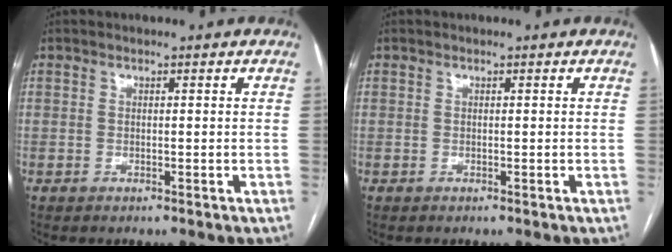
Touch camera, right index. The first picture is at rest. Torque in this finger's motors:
{"motor_torque": [0.00, 0.00, 0.00, 0.00]}